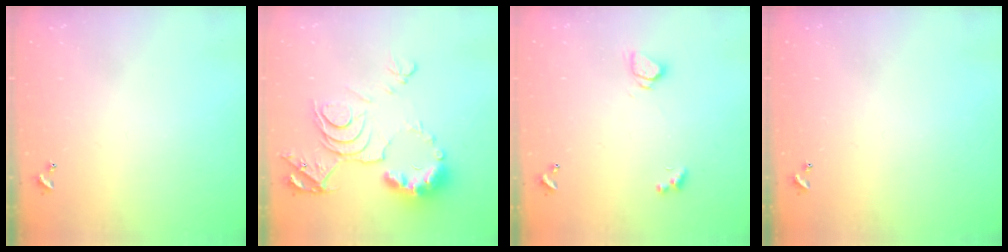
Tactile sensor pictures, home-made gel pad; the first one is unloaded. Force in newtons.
{"total": 13.6, "press": 13.5, "slide": 1.4}
{"total": 2.1, "press": 2.0, "slide": 0.6}
{"total": 0.0}